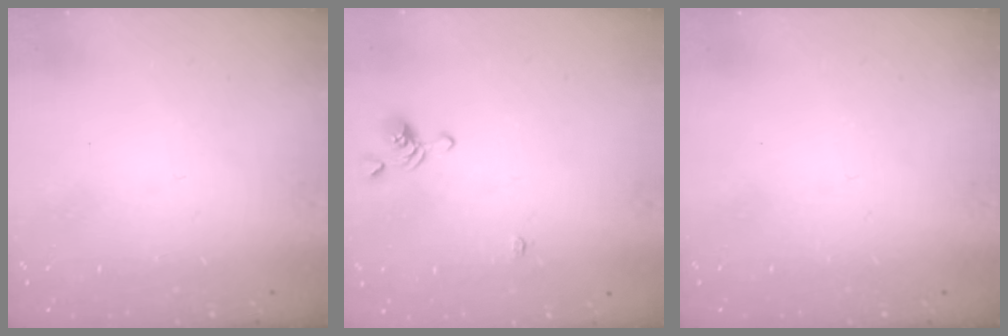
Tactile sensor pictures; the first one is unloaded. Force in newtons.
{"total": 2.2, "press": 2.2, "slide": 0.4}
{"total": 0.0}